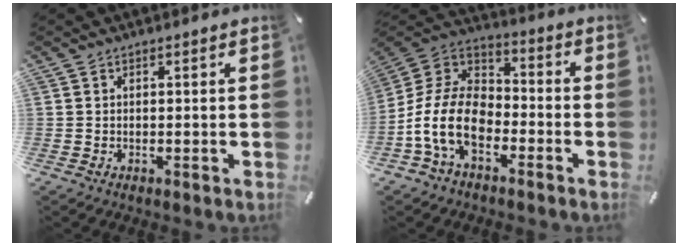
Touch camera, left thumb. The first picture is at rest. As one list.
[{"total": 14.1, "force": [-6.9, 8.6, 8.8], "torque": [-0.205, 0.019, -0.135]}]